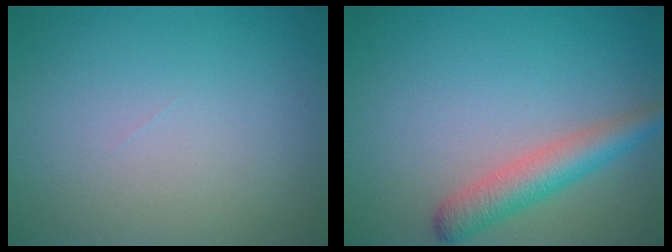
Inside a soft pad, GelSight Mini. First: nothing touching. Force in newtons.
{"total": 3.8, "press": 3.8, "slide": 0.2}